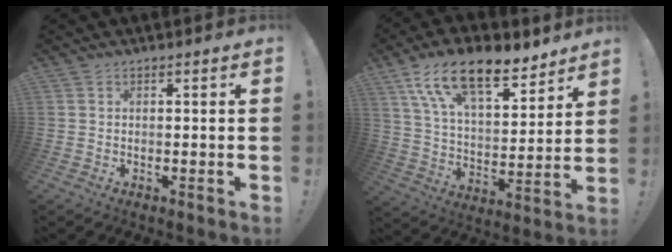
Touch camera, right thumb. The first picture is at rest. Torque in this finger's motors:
{"motor_torque": [0.45, 2.89, 0.79, -0.04, 0.34]}